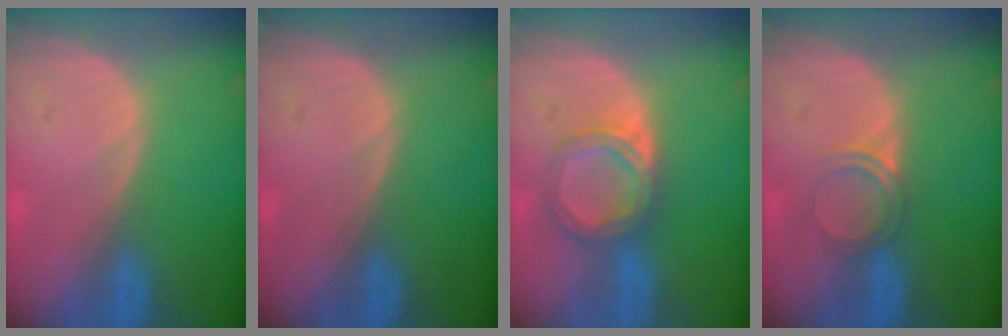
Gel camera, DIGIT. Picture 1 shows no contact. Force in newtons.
{"total": 0.0}
{"total": 5.4, "press": 5.2, "slide": 1.6}
{"total": 2.9, "press": 2.6, "slide": 1.1}